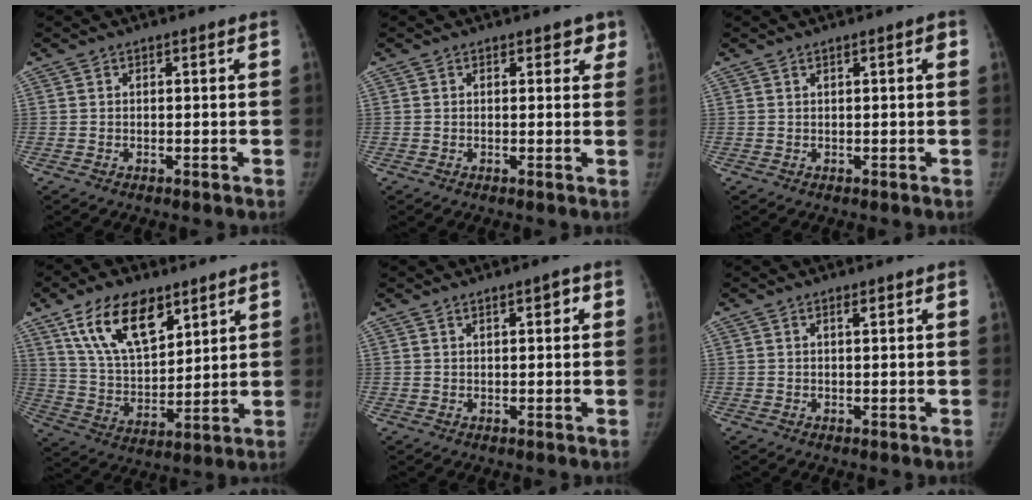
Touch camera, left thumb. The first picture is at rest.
{"total": 2.5, "force": [1.6, 1.5, 1.2], "torque": [0.017, -0.005, 0.014]}
{"total": 1.3, "force": [0.5, 0.3, 1.2], "torque": [-0.016, 0.004, 0.007]}
{"total": 16.0, "force": [9.4, 7.9, 10.3], "torque": [-0.147, -0.040, 0.179]}
{"total": 2.2, "force": [1.0, 0.7, 1.8], "torque": [-0.020, -0.001, 0.014]}
{"total": 1.2, "force": [0.7, 0.3, 0.9], "torque": [-0.012, -0.001, 0.010]}